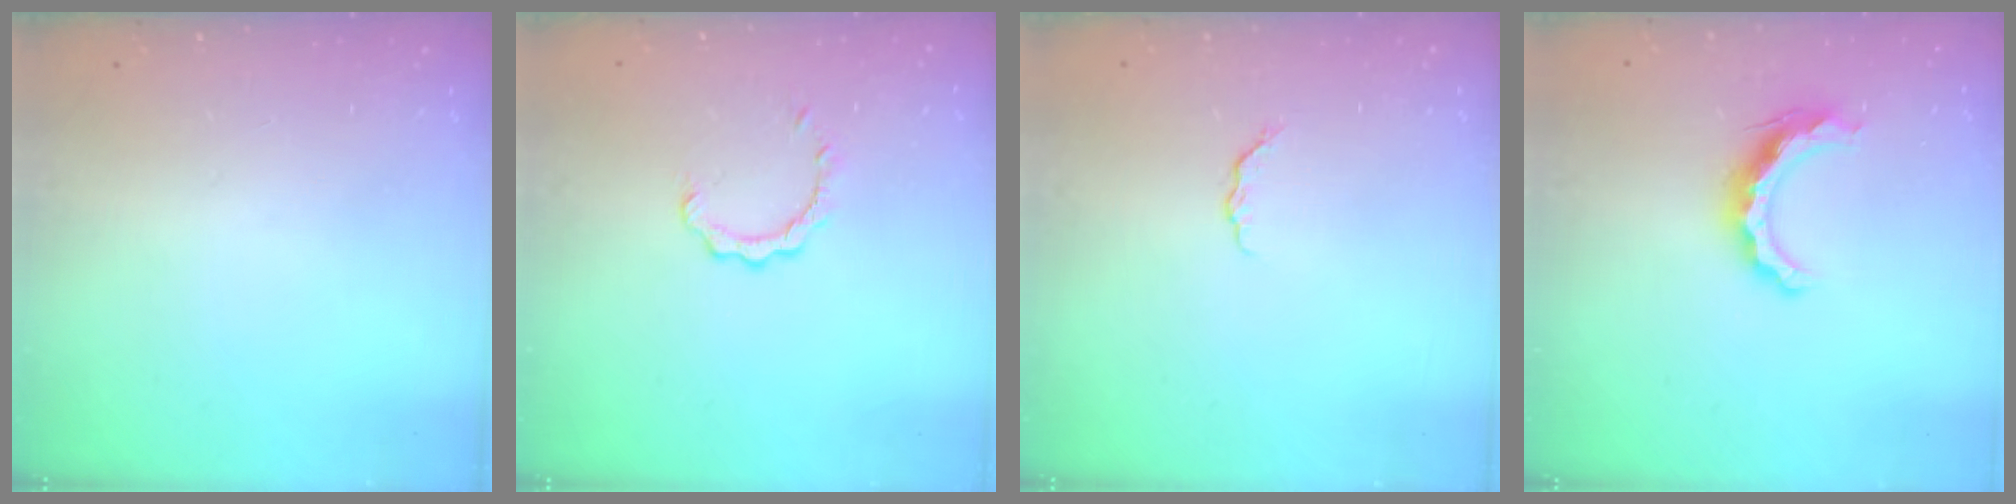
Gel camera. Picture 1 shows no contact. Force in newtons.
{"total": 2.5, "press": 2.5, "slide": 0.3}
{"total": 3.5, "press": 3.5, "slide": 0.3}
{"total": 10.0, "press": 10.0, "slide": 1.3}